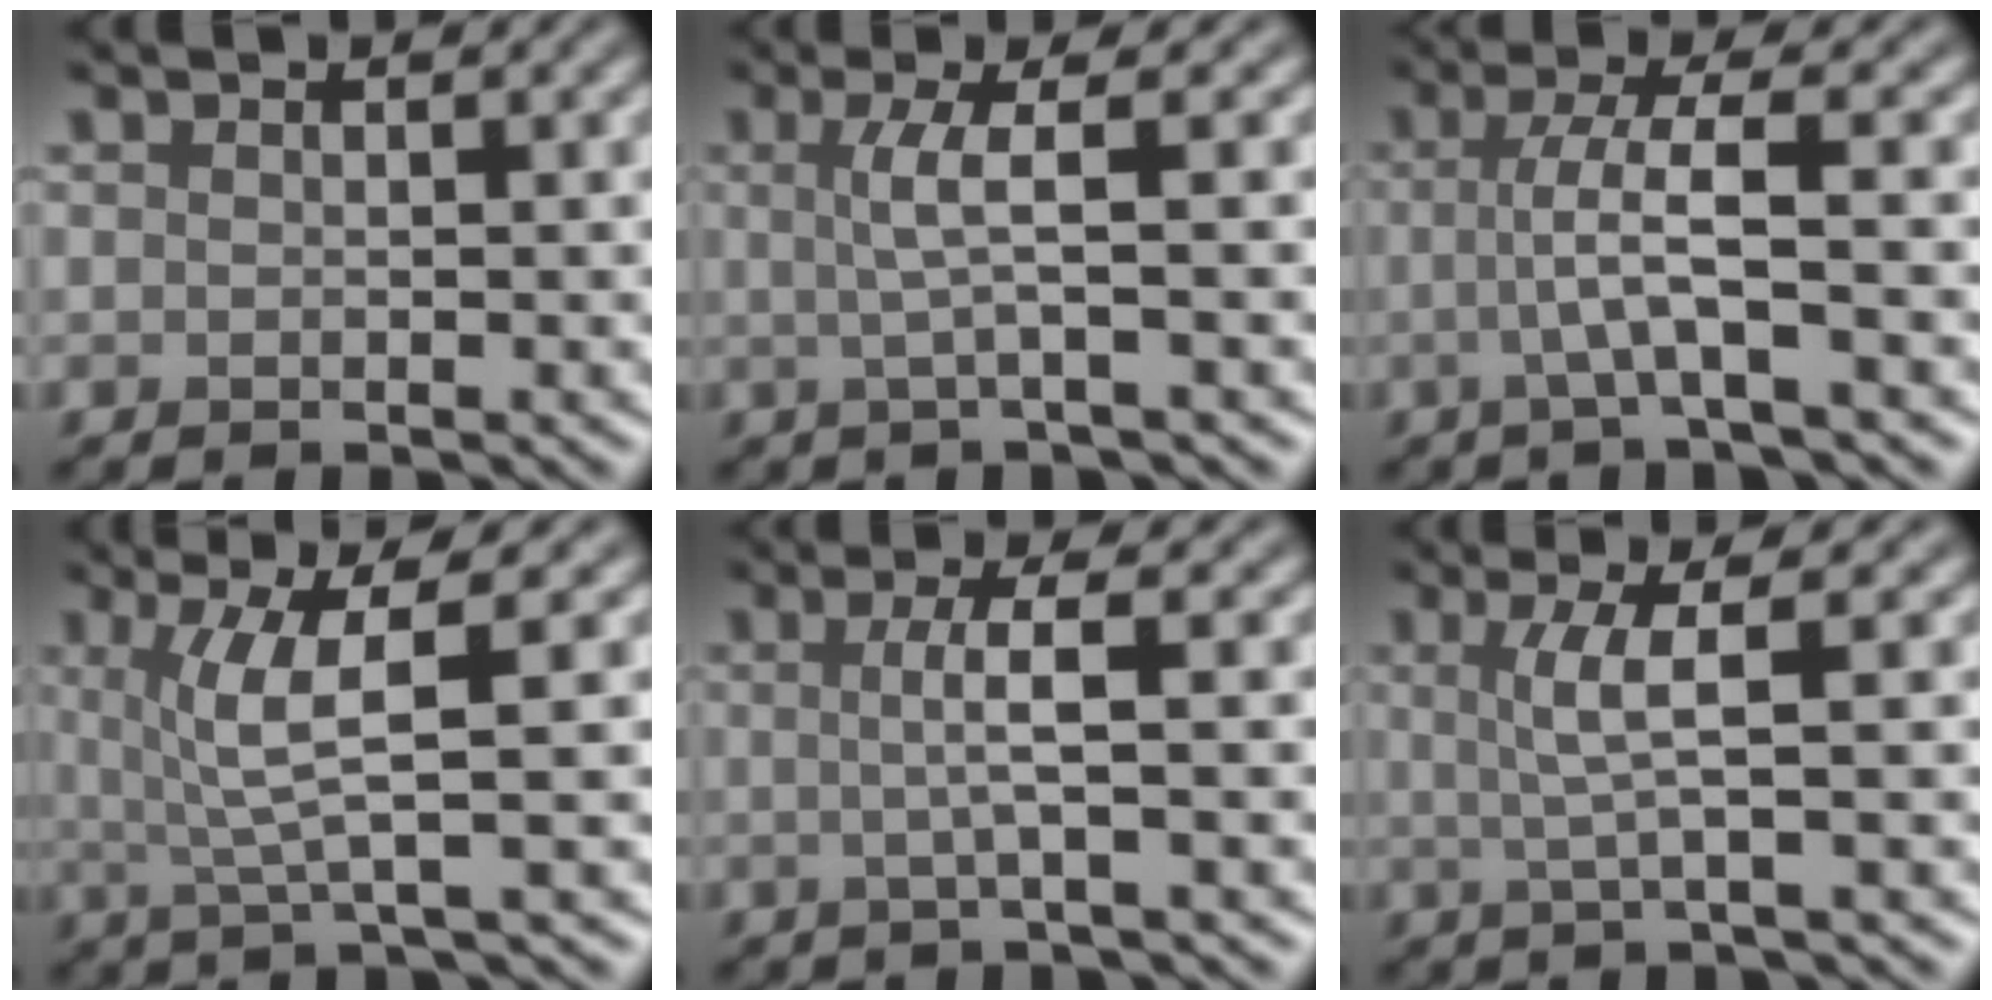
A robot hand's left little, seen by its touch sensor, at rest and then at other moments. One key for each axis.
{"total": 3.2, "fx": 0.2, "fy": 0.6, "fz": 3.1, "tx": -0.059, "ty": 0.002, "tz": 0.000}
{"total": 4.0, "fx": -0.3, "fy": 0.5, "fz": 4.0, "tx": -0.073, "ty": 0.000, "tz": -0.009}
{"total": 4.7, "fx": 1.1, "fy": 0.6, "fz": 4.5, "tx": -0.087, "ty": 0.003, "tz": 0.024}
{"total": 3.0, "fx": 0.0, "fy": 0.6, "fz": 3.0, "tx": -0.053, "ty": -0.001, "tz": -0.007}
{"total": 3.4, "fx": 0.5, "fy": 0.6, "fz": 3.4, "tx": -0.065, "ty": 0.001, "tz": 0.009}